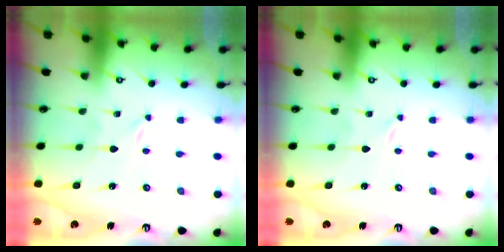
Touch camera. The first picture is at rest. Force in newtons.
{"total": 0.0}